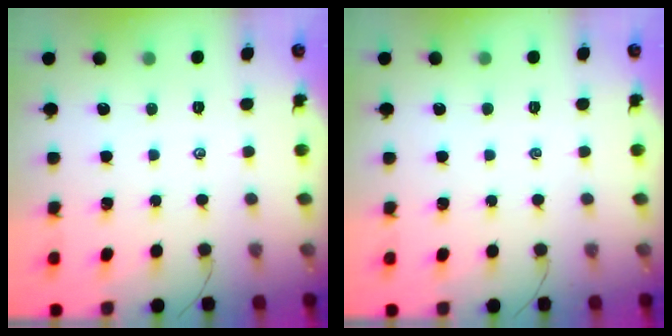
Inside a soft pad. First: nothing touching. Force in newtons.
{"total": 0.0}